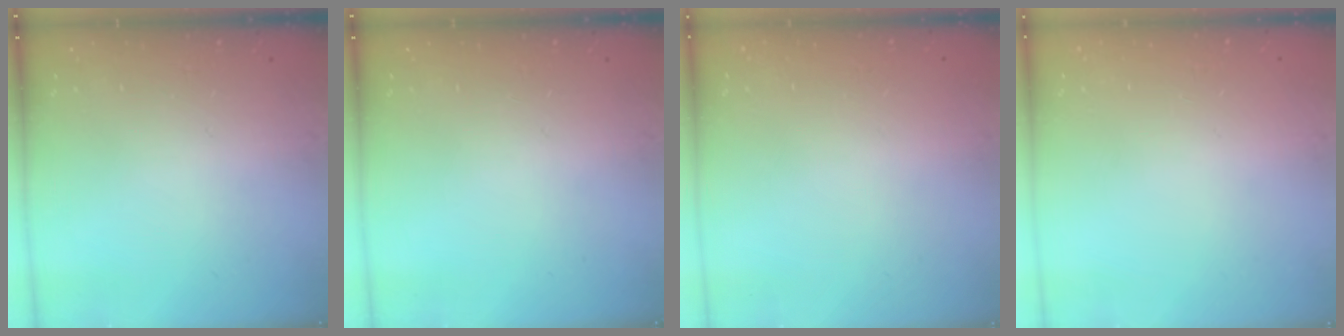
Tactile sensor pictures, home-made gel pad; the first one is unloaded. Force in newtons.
{"total": 0.0}
{"total": 0.0}
{"total": 0.0}